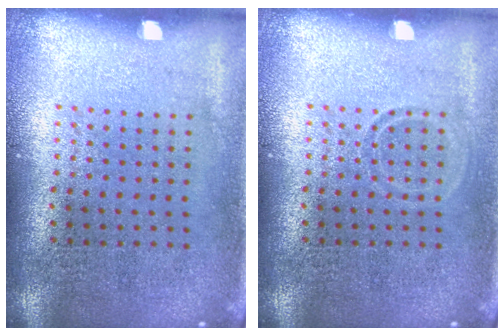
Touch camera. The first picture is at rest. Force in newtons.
{"total": 0.8, "press": 0.8, "slide": 0.3}